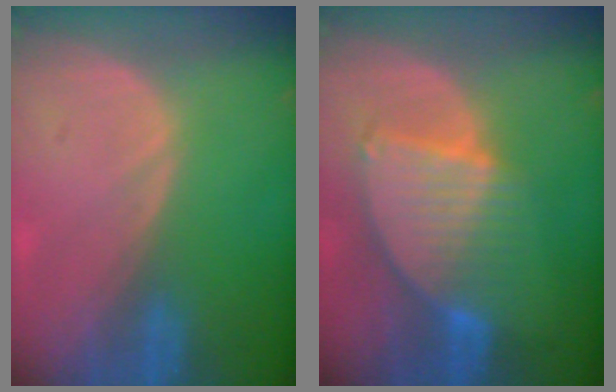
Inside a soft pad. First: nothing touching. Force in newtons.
{"total": 8.5, "press": 7.5, "slide": 4.1}